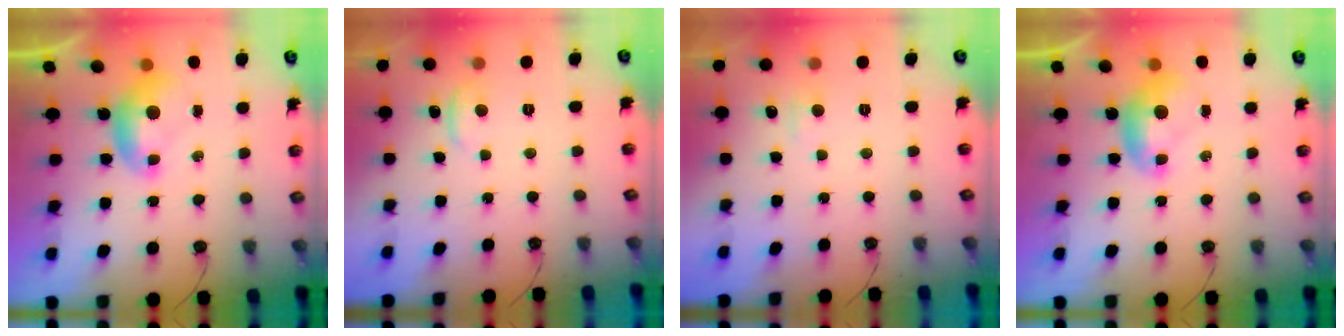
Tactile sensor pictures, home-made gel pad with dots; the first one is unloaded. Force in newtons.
{"total": 1.8, "press": 1.7, "slide": 0.5}
{"total": 1.6, "press": 1.6, "slide": 0.4}
{"total": 0.0}